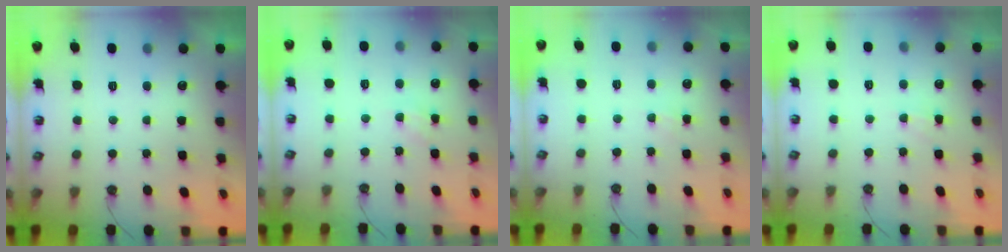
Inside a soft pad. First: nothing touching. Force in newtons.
{"total": 1.8, "press": 1.8, "slide": 0.2}
{"total": 1.6, "press": 1.6, "slide": 0.3}
{"total": 3.0, "press": 2.9, "slide": 0.5}